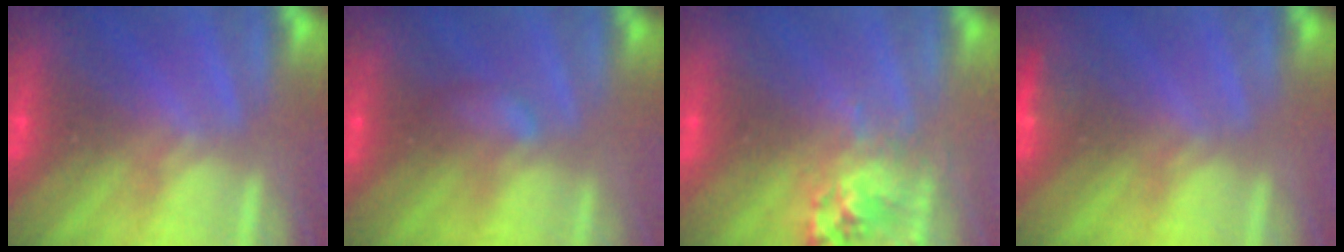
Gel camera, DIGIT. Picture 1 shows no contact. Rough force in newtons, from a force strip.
{"total": 2.2}
{"total": 2.8}
{"total": 2.9}